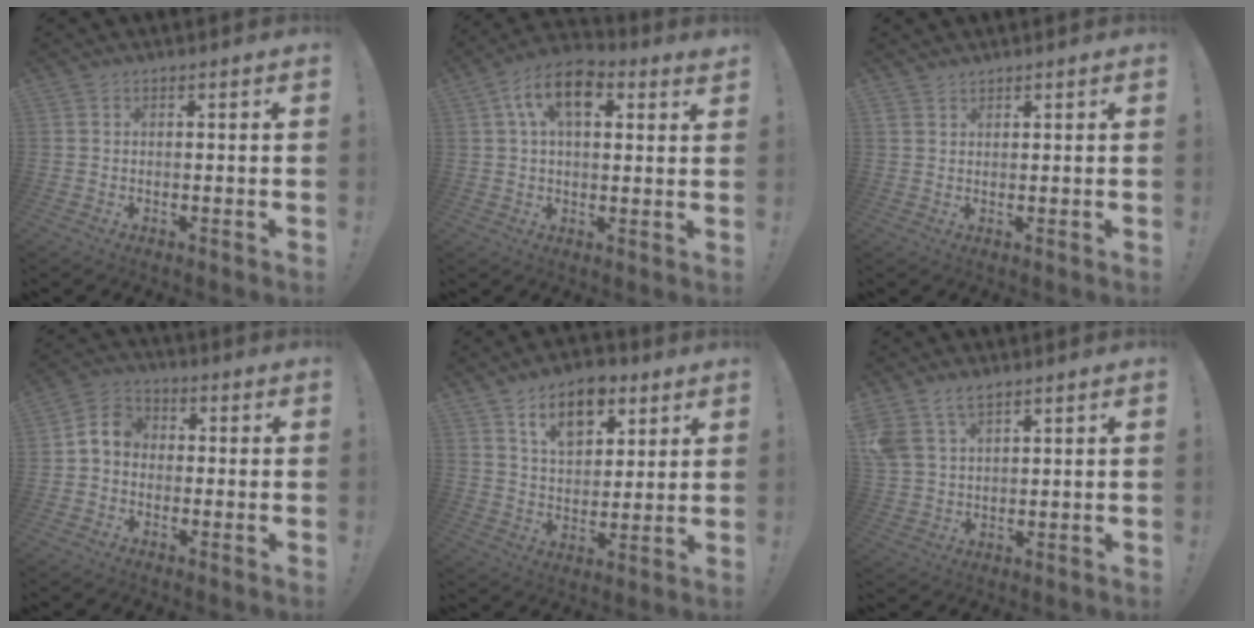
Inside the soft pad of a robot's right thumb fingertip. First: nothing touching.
{"total": 11.2, "force": [4.5, 6.2, 8.2], "torque": [-0.131, 0.002, 0.079]}
{"total": 1.7, "force": [1.5, 0.8, 0.3], "torque": [-0.006, -0.008, 0.029]}
{"total": 5.9, "force": [-0.6, 4.9, 3.3], "torque": [-0.057, 0.024, -0.007]}
{"total": 12.5, "force": [7.2, 7.6, 6.7], "torque": [-0.100, -0.030, 0.131]}
{"total": 7.3, "force": [5.0, 4.0, 3.5], "torque": [-0.069, -0.013, 0.101]}